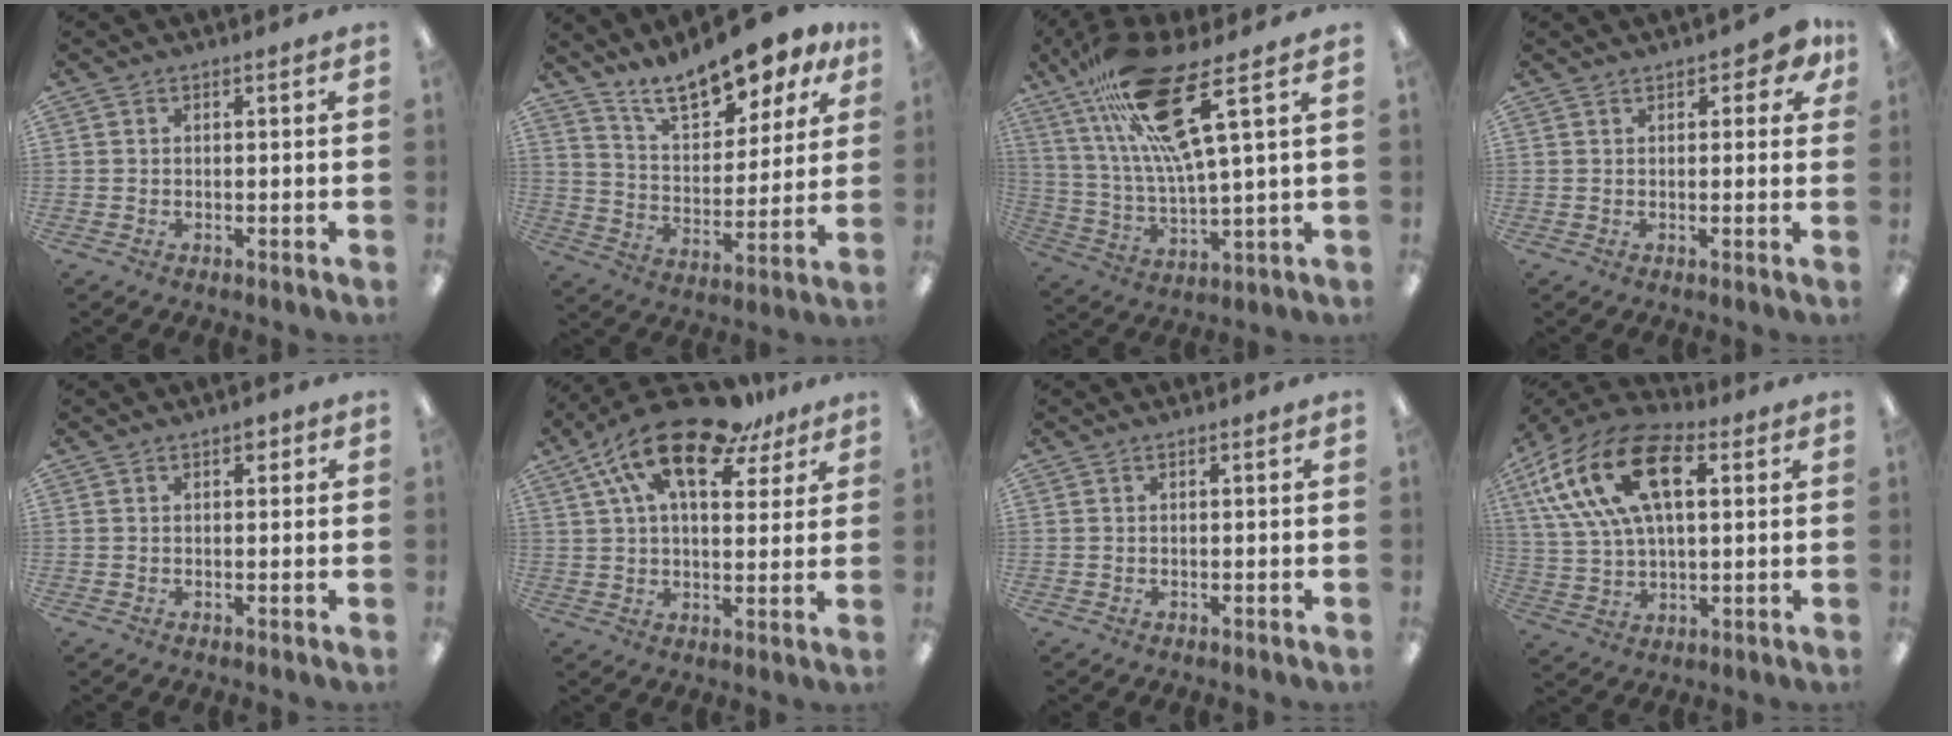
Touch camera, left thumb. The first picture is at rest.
{"total": 14.6, "force": [12.4, 4.7, 6.0], "torque": [-0.112, -0.078, 0.221]}
{"total": 21.2, "force": [11.3, 4.8, 17.3], "torque": [-0.332, -0.039, 0.181]}
{"total": 3.6, "force": [2.0, 1.9, 2.4], "torque": [-0.027, -0.002, 0.031]}
{"total": 1.7, "force": [0.8, 1.1, 1.0], "torque": [-0.005, -0.003, 0.011]}
{"total": 18.2, "force": [10.5, 8.2, 12.4], "torque": [-0.230, -0.039, 0.180]}
{"total": 0.0}
{"total": 20.8, "force": [8.0, 11.6, 15.4], "torque": [-0.312, -0.011, 0.136]}